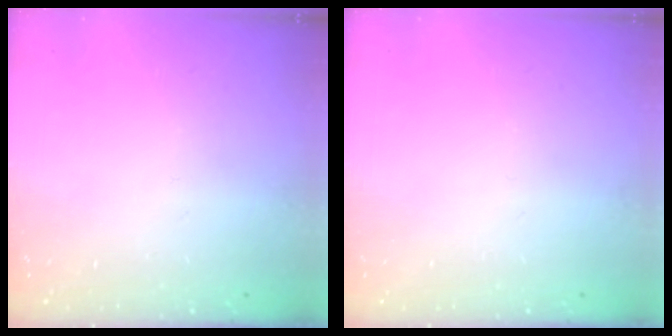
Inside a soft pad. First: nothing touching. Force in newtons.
{"total": 0.0}